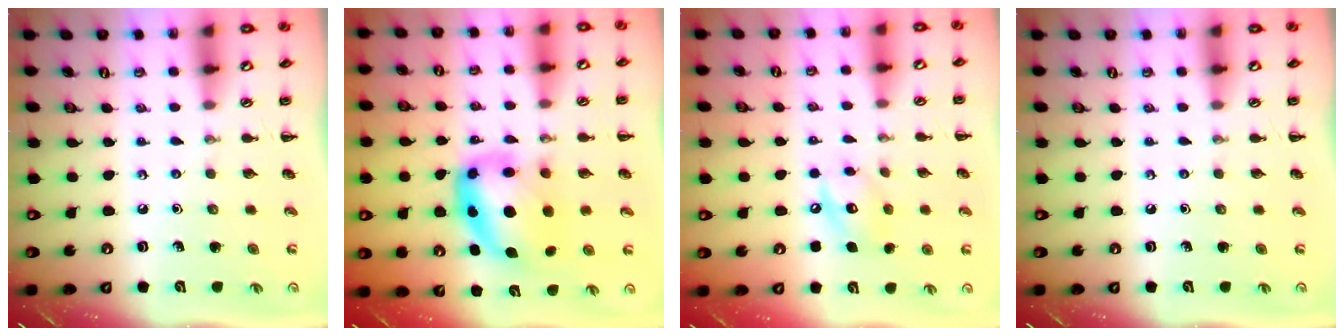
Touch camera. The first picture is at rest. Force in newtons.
{"total": 11.3, "press": 11.0, "slide": 2.8}
{"total": 9.0, "press": 8.9, "slide": 1.1}
{"total": 0.0}